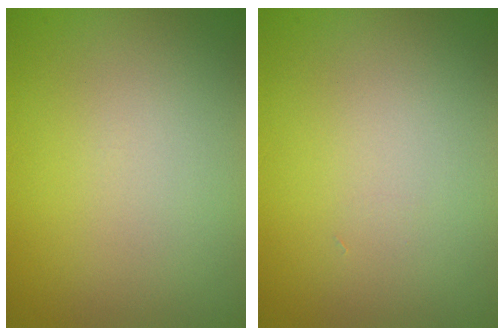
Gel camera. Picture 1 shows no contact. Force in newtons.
{"total": 0.0}